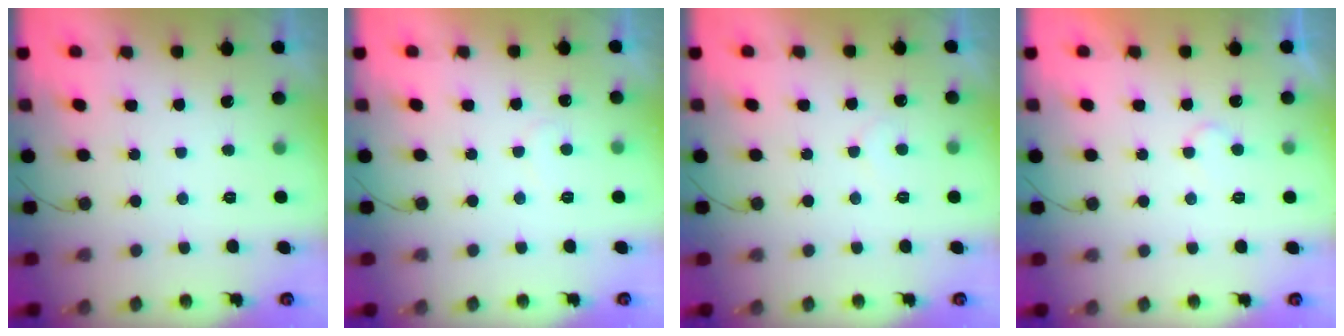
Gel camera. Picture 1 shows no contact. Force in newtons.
{"total": 5.3, "press": 5.3, "slide": 0.3}
{"total": 4.4, "press": 4.4, "slide": 0.3}
{"total": 5.2, "press": 5.2, "slide": 0.5}